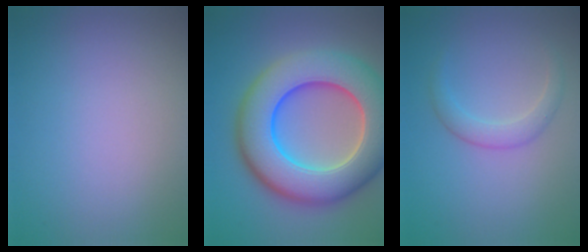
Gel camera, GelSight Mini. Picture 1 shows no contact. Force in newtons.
{"total": 12.5, "press": 12.5, "slide": 0.4}
{"total": 1.9, "press": 1.9, "slide": 0.1}